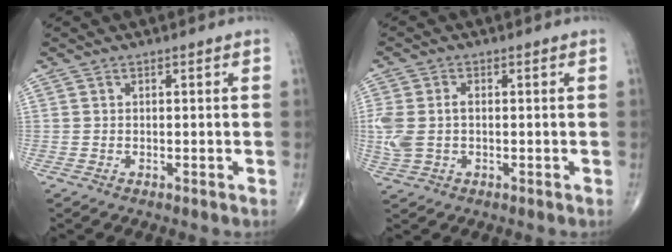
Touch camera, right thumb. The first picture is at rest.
{"total": 6.4, "force": [-0.1, 4.1, 5.0], "torque": [-0.131, 0.014, 0.002]}